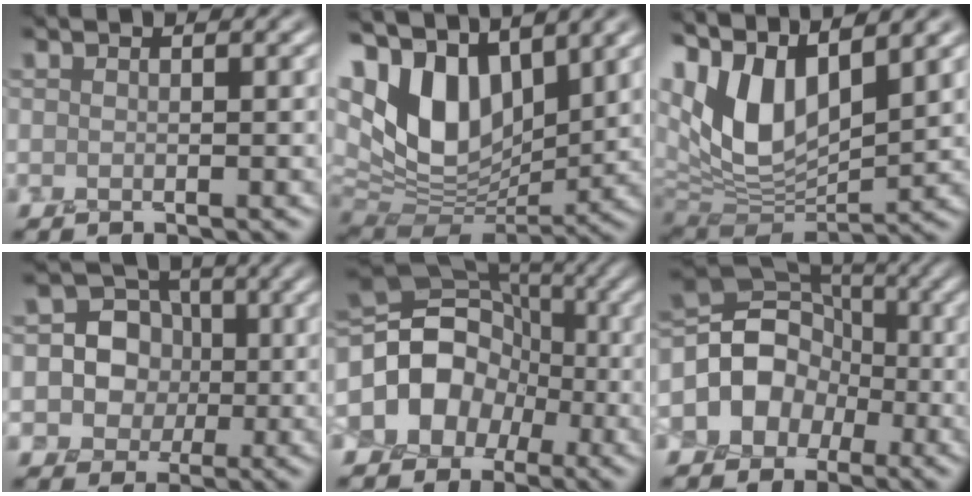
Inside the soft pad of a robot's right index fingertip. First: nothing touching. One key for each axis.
{"total": 11.8, "fx": 4.9, "fy": 6.7, "fz": 8.4, "tx": -0.184, "ty": 0.012, "tz": 0.086}
{"total": 11.7, "fx": 4.8, "fy": 5.9, "fz": 9.0, "tx": -0.191, "ty": 0.003, "tz": 0.090}
{"total": 6.7, "fx": 0.5, "fy": 6.0, "fz": 3.1, "tx": -0.031, "ty": 0.023, "tz": -0.016}
{"total": 12.7, "fx": -2.0, "fy": 10.4, "fz": 7.0, "tx": -0.118, "ty": 0.002, "tz": -0.059}
{"total": 9.6, "fx": -1.7, "fy": 7.9, "fz": 5.1, "tx": -0.066, "ty": 0.008, "tz": -0.055}